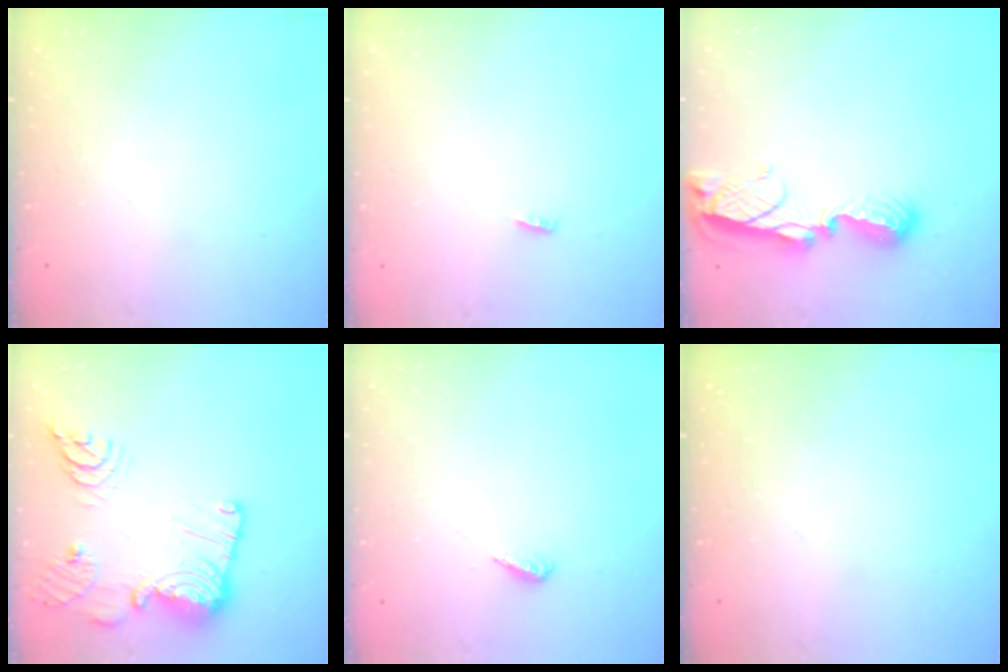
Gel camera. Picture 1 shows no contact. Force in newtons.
{"total": 2.3, "press": 2.1, "slide": 0.8}
{"total": 8.1, "press": 8.1, "slide": 0.7}
{"total": 18.8, "press": 18.6, "slide": 2.3}
{"total": 4.8, "press": 4.8, "slide": 0.4}
{"total": 0.0}